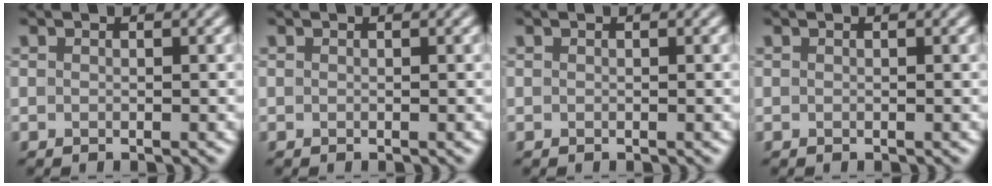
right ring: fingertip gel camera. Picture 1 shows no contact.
{"total": 0.0}
{"total": 0.0}
{"total": 0.0}